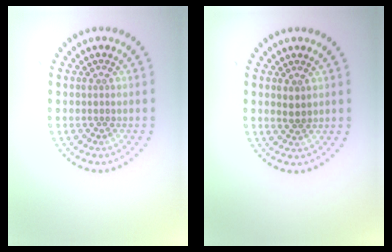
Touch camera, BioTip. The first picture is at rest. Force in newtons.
{"total": 1.2, "press": 1.1, "slide": 0.3}